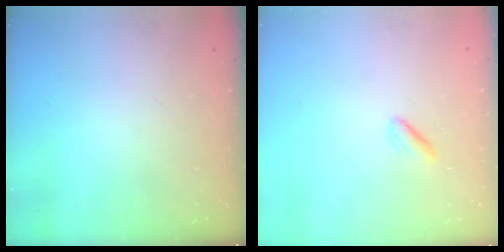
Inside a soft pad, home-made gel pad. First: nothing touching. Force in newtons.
{"total": 2.0, "press": 2.0, "slide": 0.6}